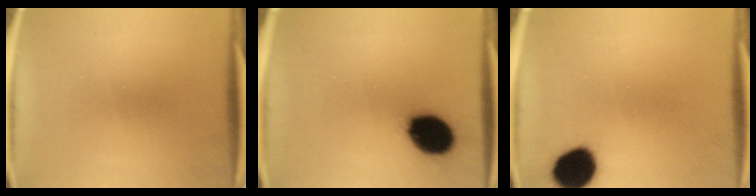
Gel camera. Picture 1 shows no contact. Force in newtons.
{"total": 14.1}
{"total": 11.7}